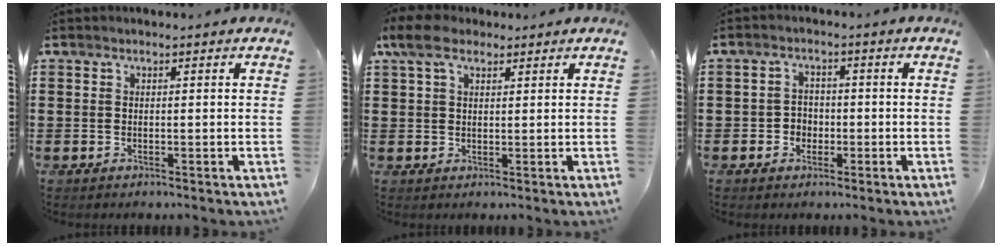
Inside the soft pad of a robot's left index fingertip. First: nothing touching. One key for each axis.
{"total": 5.7, "fx": 3.3, "fy": 3.0, "fz": 3.5, "tx": -0.071, "ty": 0.009, "tz": 0.060}
{"total": 2.5, "fx": -1.0, "fy": 2.2, "fz": 0.8, "tx": -0.023, "ty": 0.005, "tz": -0.024}